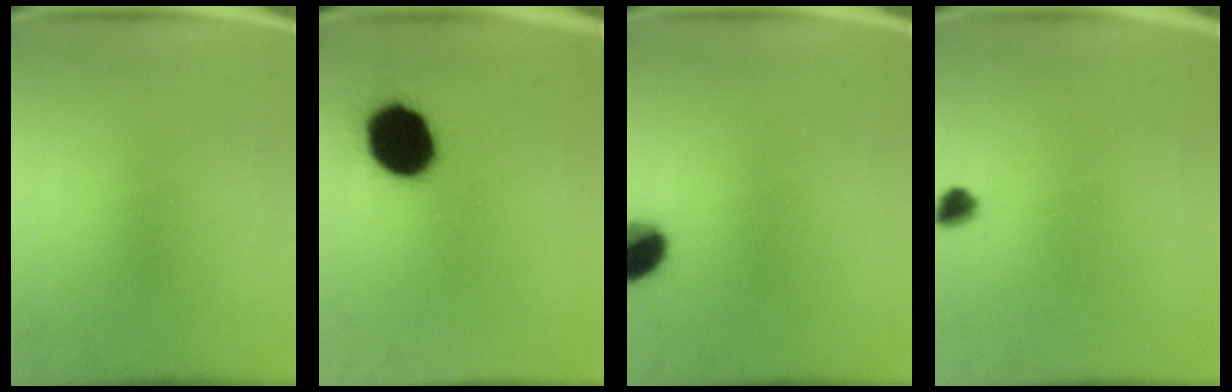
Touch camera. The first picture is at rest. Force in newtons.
{"total": 14.9}
{"total": 7.0}
{"total": 2.4}